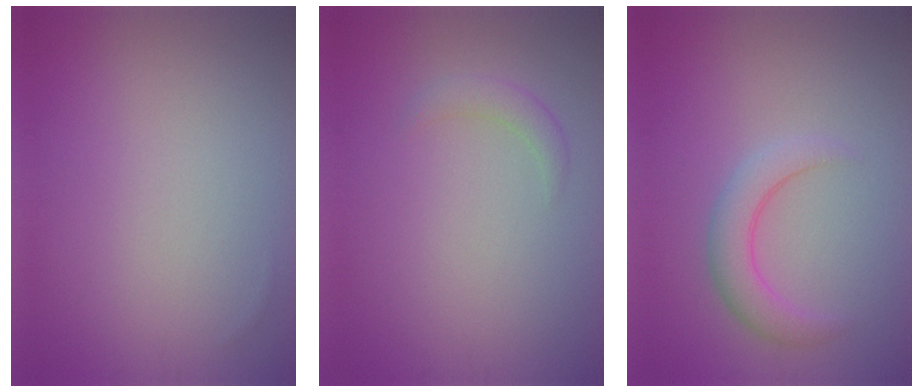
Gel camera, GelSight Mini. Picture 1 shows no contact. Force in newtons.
{"total": 1.4, "press": 1.4, "slide": 0.0}
{"total": 3.0, "press": 2.9, "slide": 0.2}